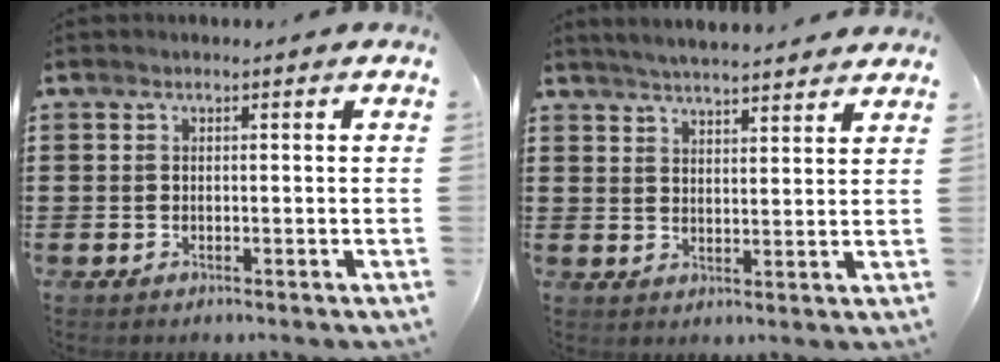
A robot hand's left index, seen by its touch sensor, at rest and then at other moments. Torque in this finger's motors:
{"motor_torque": [1.33, -0.81, 0.18, 0.08]}